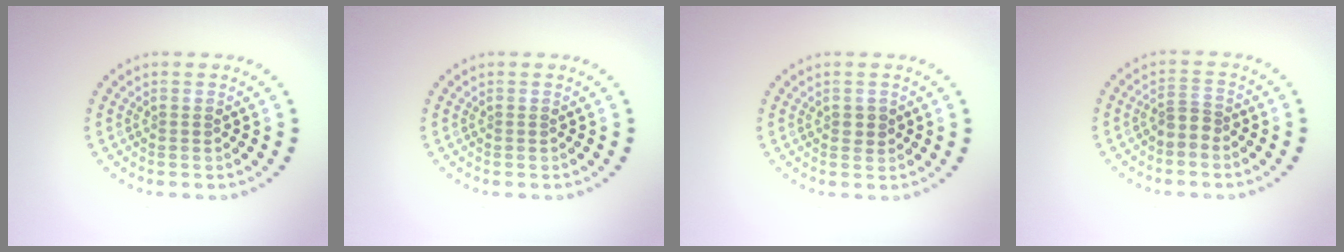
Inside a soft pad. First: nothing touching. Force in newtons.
{"total": 0.0}
{"total": 0.9, "press": 0.9, "slide": 0.1}
{"total": 1.8, "press": 1.3, "slide": 1.2}